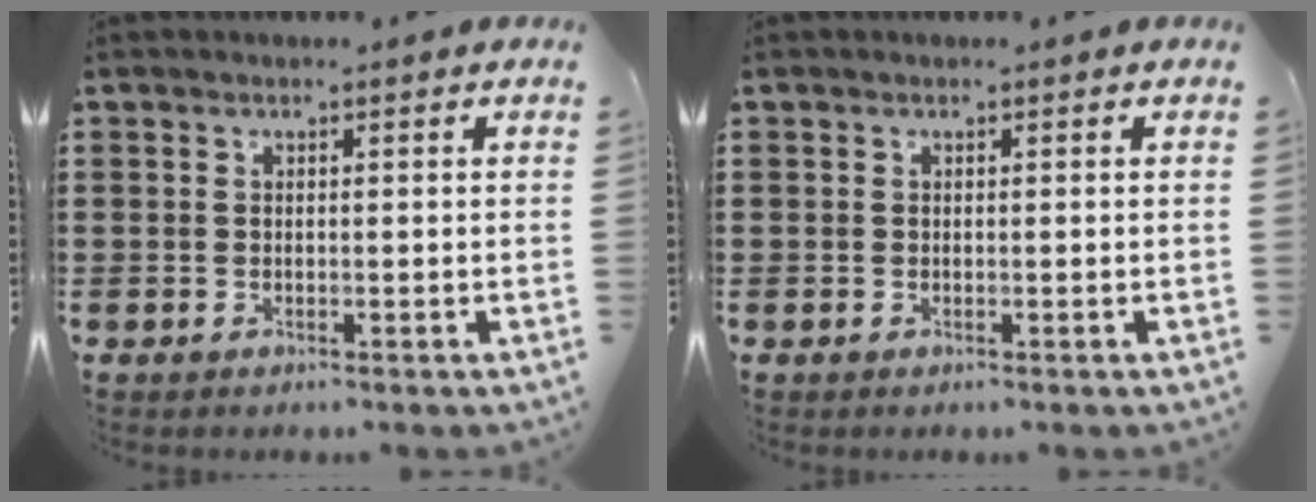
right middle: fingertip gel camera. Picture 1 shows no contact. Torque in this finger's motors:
{"motor_torque": [-0.12, -0.11, -0.01, 0.01]}